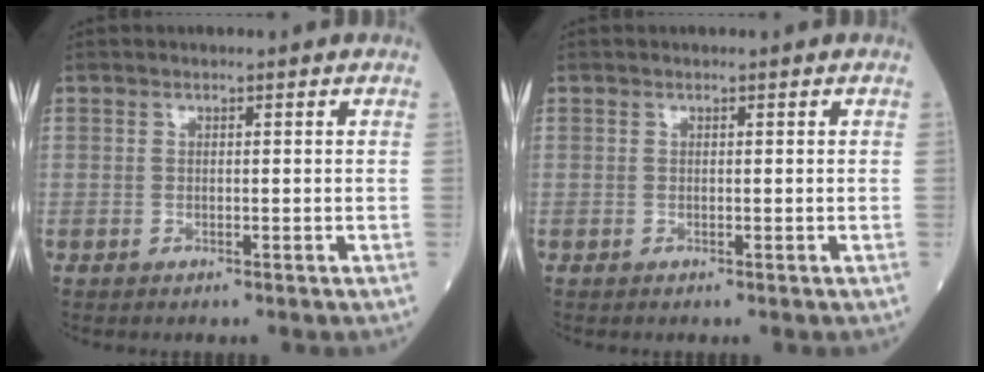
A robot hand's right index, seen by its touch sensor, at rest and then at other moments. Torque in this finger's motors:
{"motor_torque": [0.04, -0.03, 0.06, 0.01]}